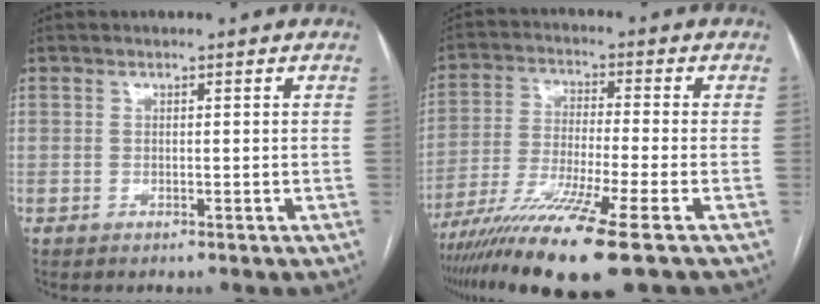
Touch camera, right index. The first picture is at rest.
{"total": 14.3, "force": [-9.4, -0.9, 10.7], "torque": [-0.215, -0.041, -0.167]}